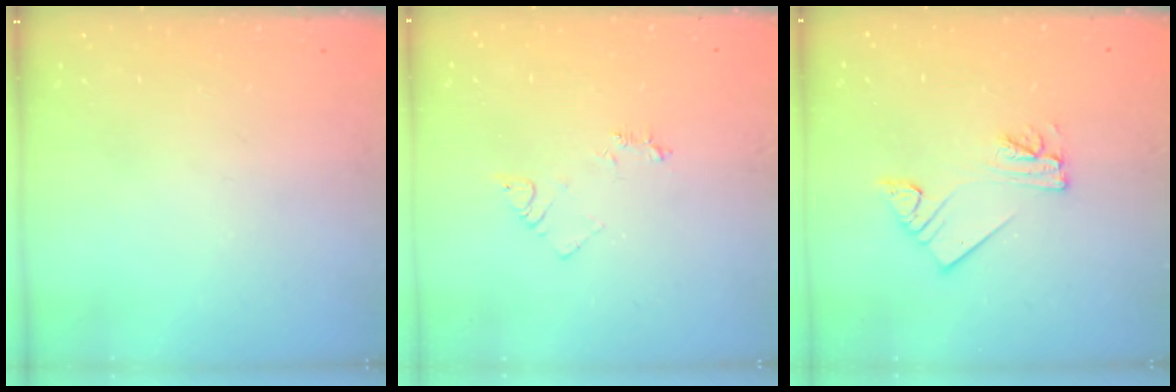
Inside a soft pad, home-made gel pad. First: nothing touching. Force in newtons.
{"total": 3.9, "press": 3.8, "slide": 0.4}
{"total": 5.4, "press": 5.4, "slide": 0.6}